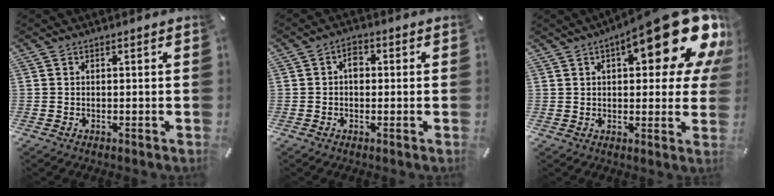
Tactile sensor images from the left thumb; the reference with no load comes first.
{"total": 3.1, "force": [0.0, 2.2, 2.1], "torque": [-0.026, 0.003, -0.005]}
{"total": 21.7, "force": [10.3, 8.7, 17.0], "torque": [-0.219, -0.059, 0.166]}